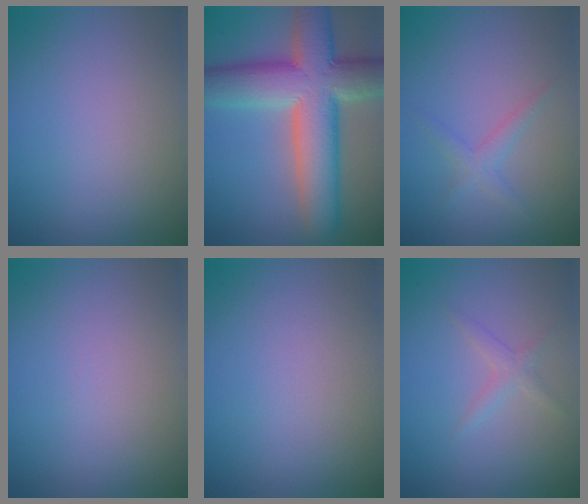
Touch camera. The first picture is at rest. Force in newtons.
{"total": 12.1, "press": 12.0, "slide": 0.8}
{"total": 1.6, "press": 1.6, "slide": 0.1}
{"total": 0.0}
{"total": 0.0}
{"total": 1.3, "press": 1.3, "slide": 0.1}